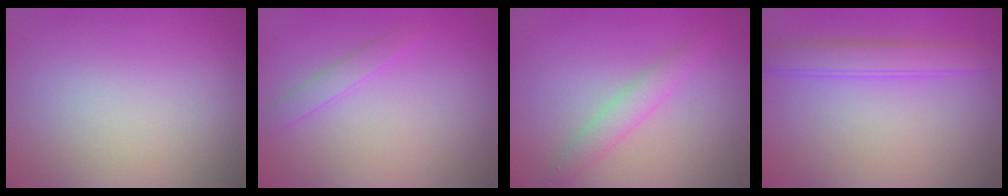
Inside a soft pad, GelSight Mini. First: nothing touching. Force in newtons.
{"total": 1.3, "press": 1.3, "slide": 0.0}
{"total": 2.2, "press": 2.2, "slide": 0.0}
{"total": 2.7, "press": 2.7, "slide": 0.1}